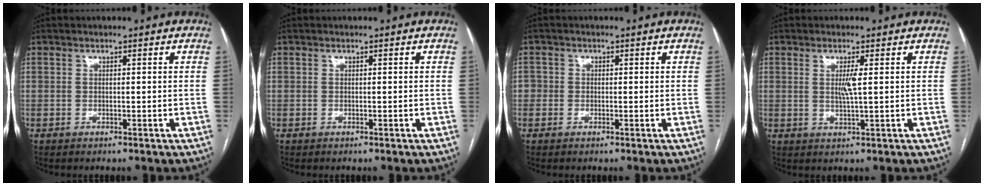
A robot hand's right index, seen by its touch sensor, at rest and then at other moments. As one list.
[{"total": 0.0}, {"total": 1.8, "force": [-0.3, 1.7, 0.3], "torque": [0.005, 0.008, -0.007]}, {"total": 2.7, "force": [0.6, -0.2, 2.6], "torque": [-0.055, -0.005, 0.012]}]